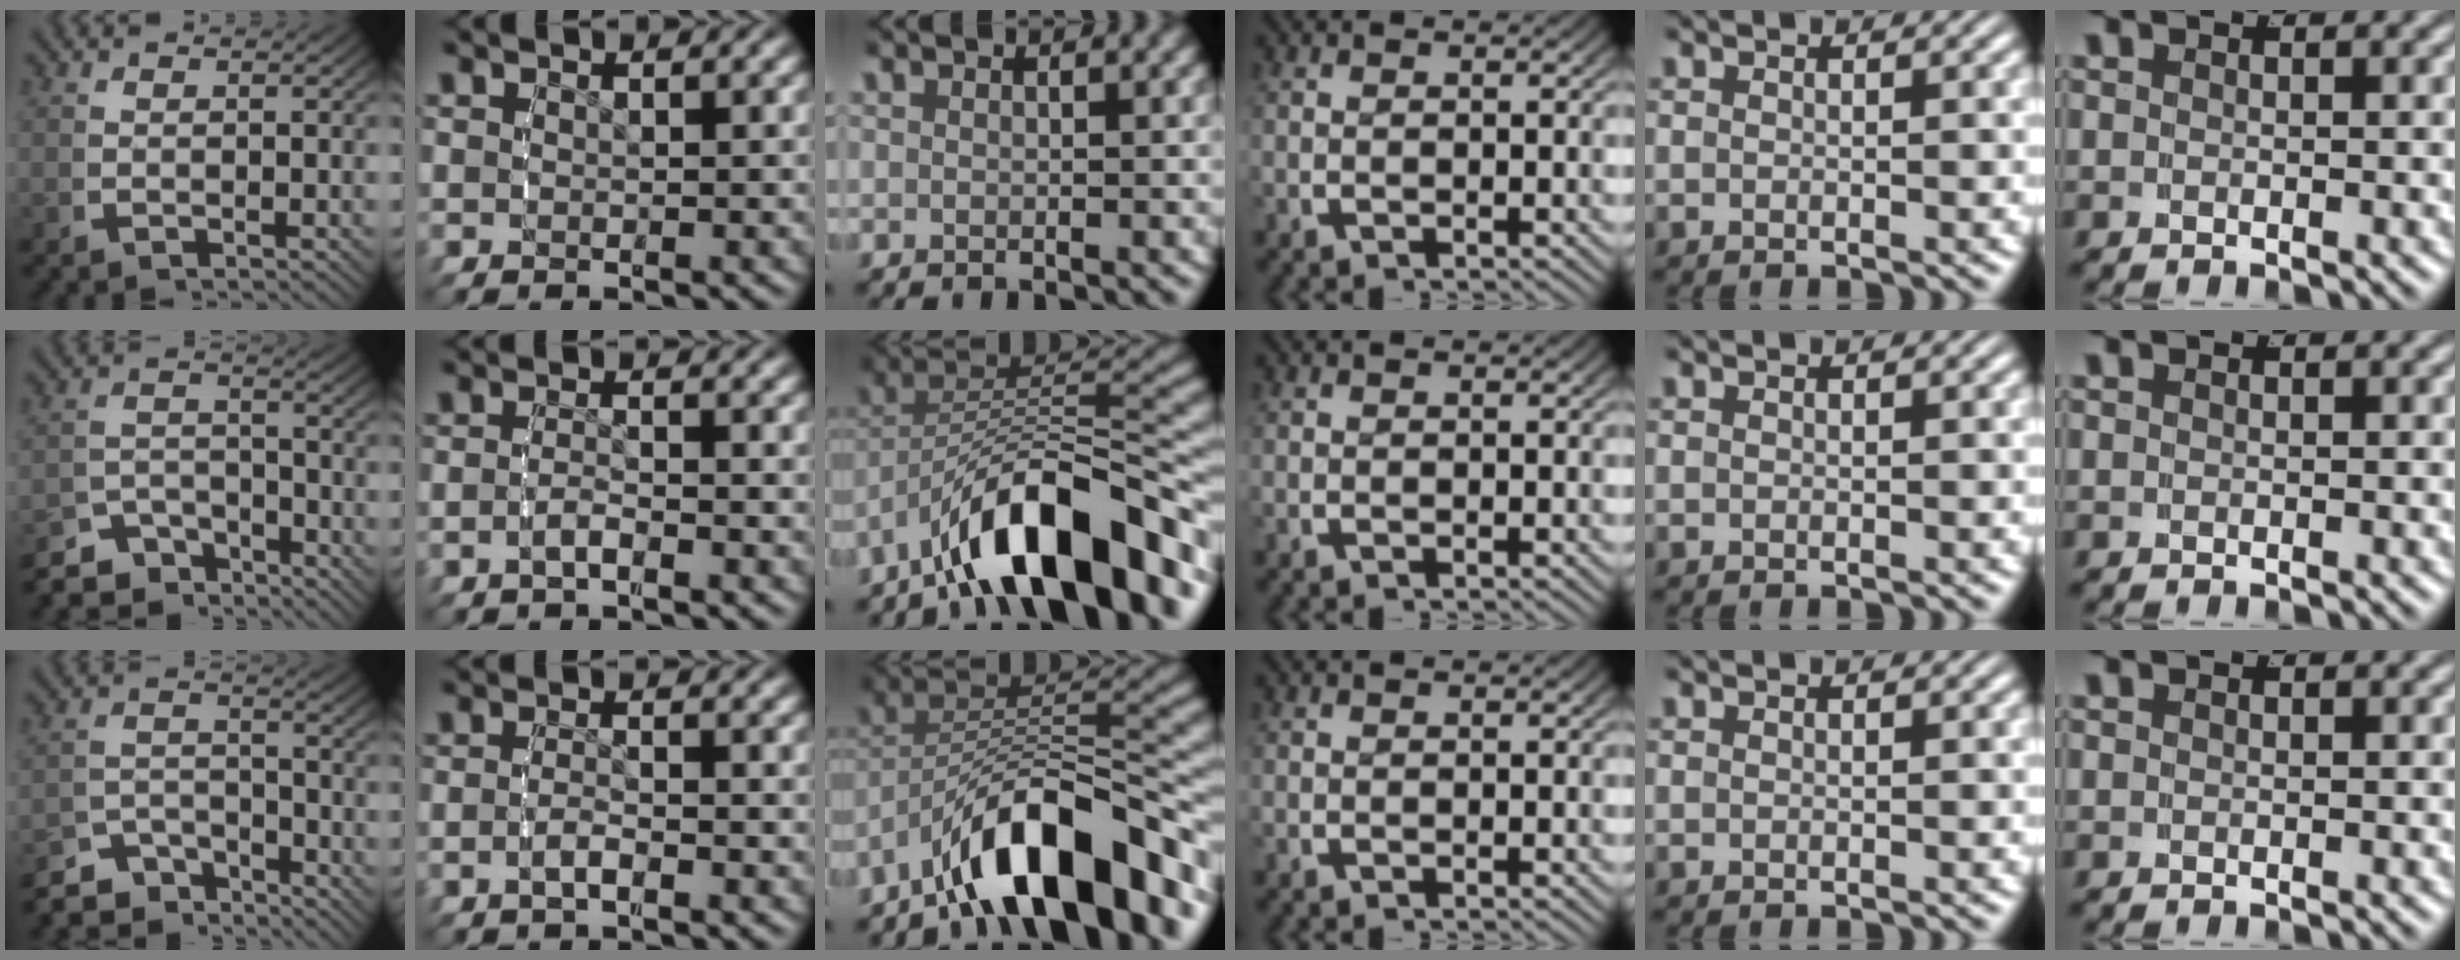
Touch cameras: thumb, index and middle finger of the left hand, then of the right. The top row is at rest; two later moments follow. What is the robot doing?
{"motion": "grasp_and_lifting", "object": "small bumper sticker"}